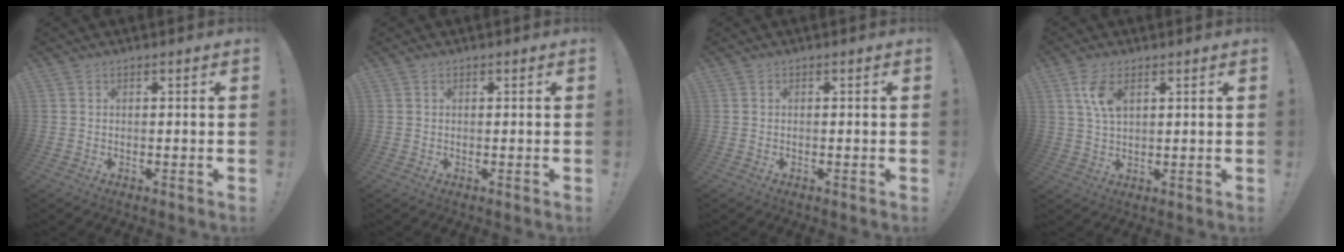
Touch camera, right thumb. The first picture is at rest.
{"total": 0.0}
{"total": 0.0}
{"total": 6.8, "force": [3.0, 3.2, 5.2], "torque": [-0.103, -0.007, 0.053]}